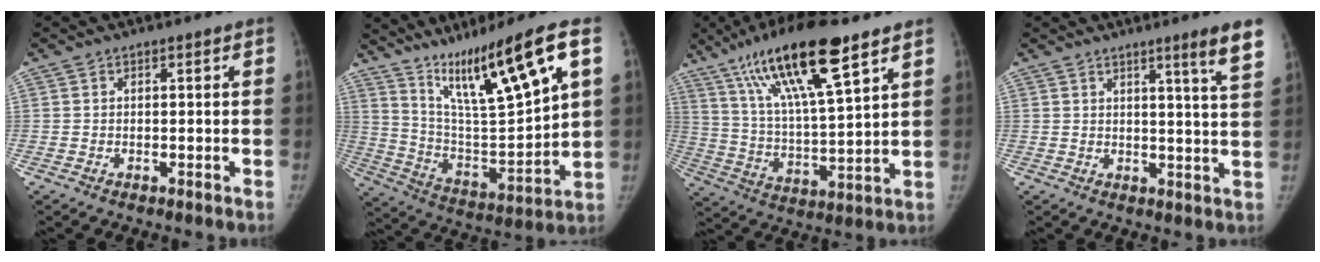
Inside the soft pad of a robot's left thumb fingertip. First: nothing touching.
{"total": 21.3, "force": [11.2, 3.1, 17.9], "torque": [-0.281, -0.043, 0.203]}
{"total": 20.0, "force": [11.9, 4.2, 15.5], "torque": [-0.269, -0.038, 0.219]}
{"total": 6.9, "force": [4.4, -0.5, 5.2], "torque": [-0.068, -0.034, 0.056]}